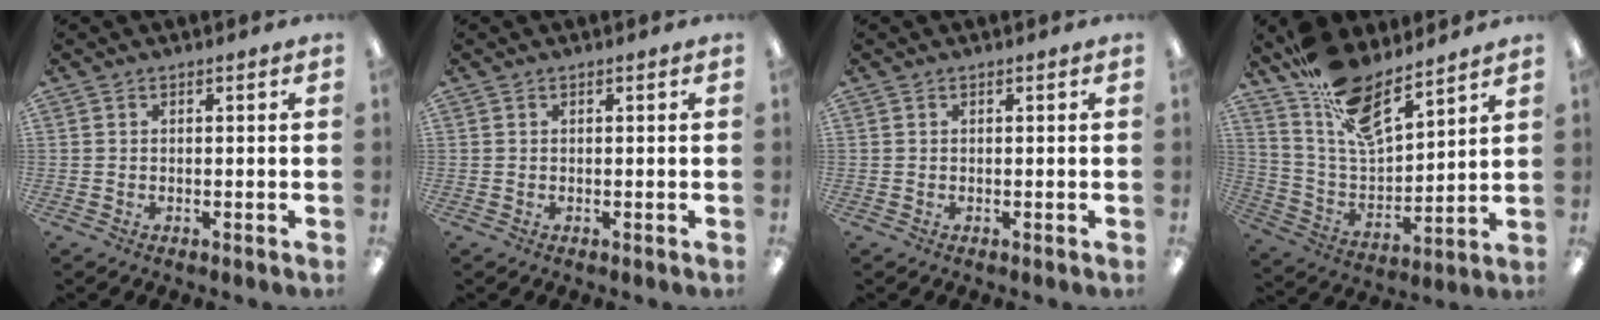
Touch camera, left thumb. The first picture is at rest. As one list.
[{"total": 0.0}, {"total": 0.0}, {"total": 14.2, "force": [11.2, 4.9, 7.2], "torque": [-0.144, -0.070, 0.203]}]